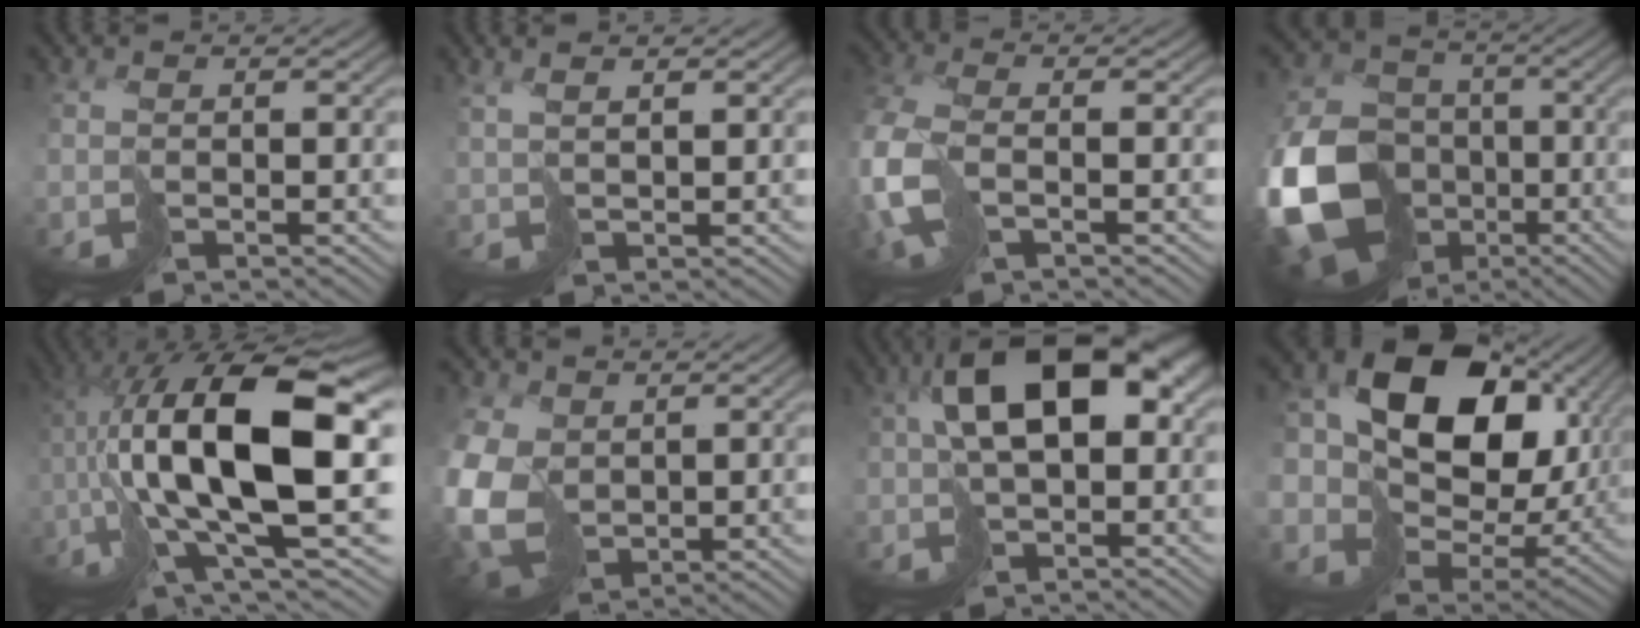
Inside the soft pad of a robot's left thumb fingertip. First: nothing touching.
{"total": 2.3, "force": [1.8, 0.6, 1.4], "torque": [-0.009, 0.006, 0.028]}
{"total": 8.4, "force": [-1.9, 4.8, 6.6], "torque": [-0.214, -0.020, -0.039]}
{"total": 19.7, "force": [-5.9, 16.0, 9.8], "torque": [-0.265, -0.053, -0.089]}
{"total": 19.0, "force": [1.4, 7.5, 17.4], "torque": [-0.327, 0.006, 0.022]}
{"total": 10.7, "force": [0.0, 8.2, 6.9], "torque": [-0.216, -0.024, 0.003]}
{"total": 13.0, "force": [0.7, 7.0, 10.9], "torque": [-0.181, -0.004, 0.016]}
{"total": 20.4, "force": [5.3, 15.9, 11.6], "torque": [-0.271, -0.002, 0.114]}